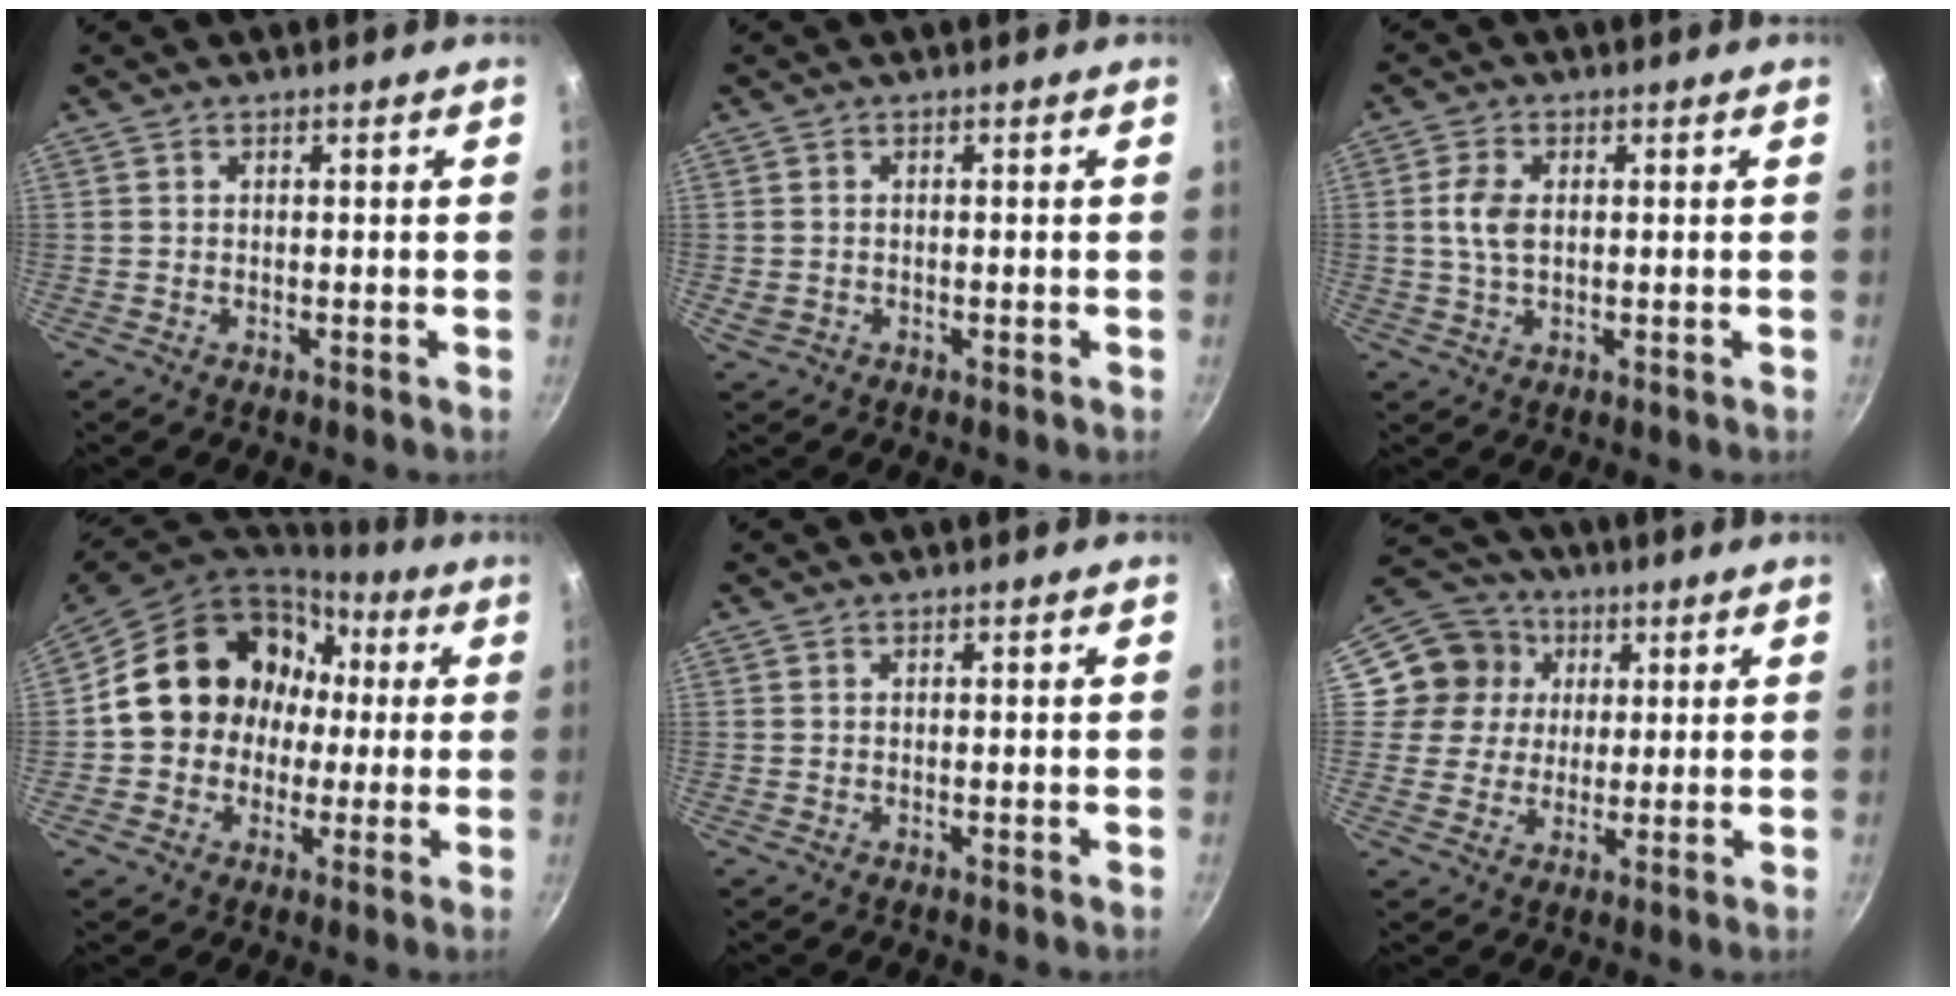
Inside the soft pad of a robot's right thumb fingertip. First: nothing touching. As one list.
[{"total": 1.2, "force": [-0.2, 0.9, 0.8], "torque": [-0.014, 0.001, 0.000]}, {"total": 4.7, "force": [0.5, 2.8, 3.7], "torque": [-0.073, 0.005, 0.009]}, {"total": 17.3, "force": [1.5, 14.9, 8.6], "torque": [-0.112, 0.055, 0.022]}, {"total": 0.0}, {"total": 10.4, "force": [2.7, 9.7, 2.7], "torque": [-0.019, 0.011, 0.033]}]